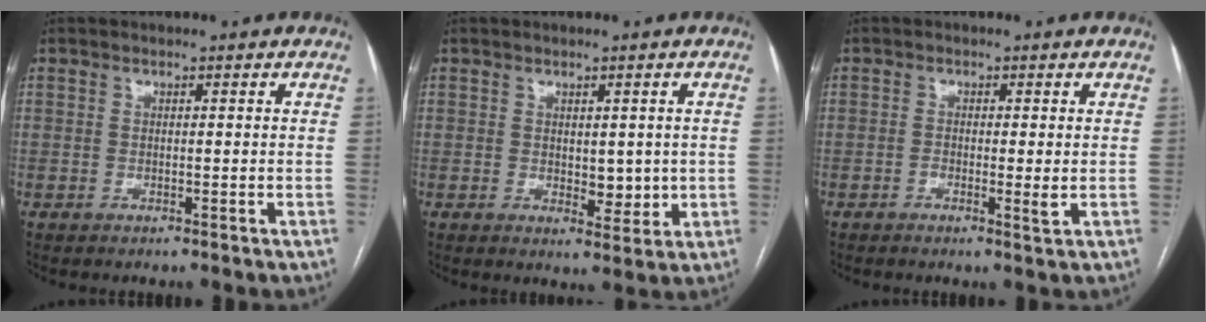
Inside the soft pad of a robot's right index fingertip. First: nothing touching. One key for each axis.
{"total": 3.7, "fx": 0.2, "fy": 2.2, "fz": 2.9, "tx": -0.034, "ty": -0.007, "tz": 0.012}
{"total": 2.0, "fx": -0.5, "fy": 0.3, "fz": 1.9, "tx": -0.030, "ty": -0.002, "tz": -0.006}